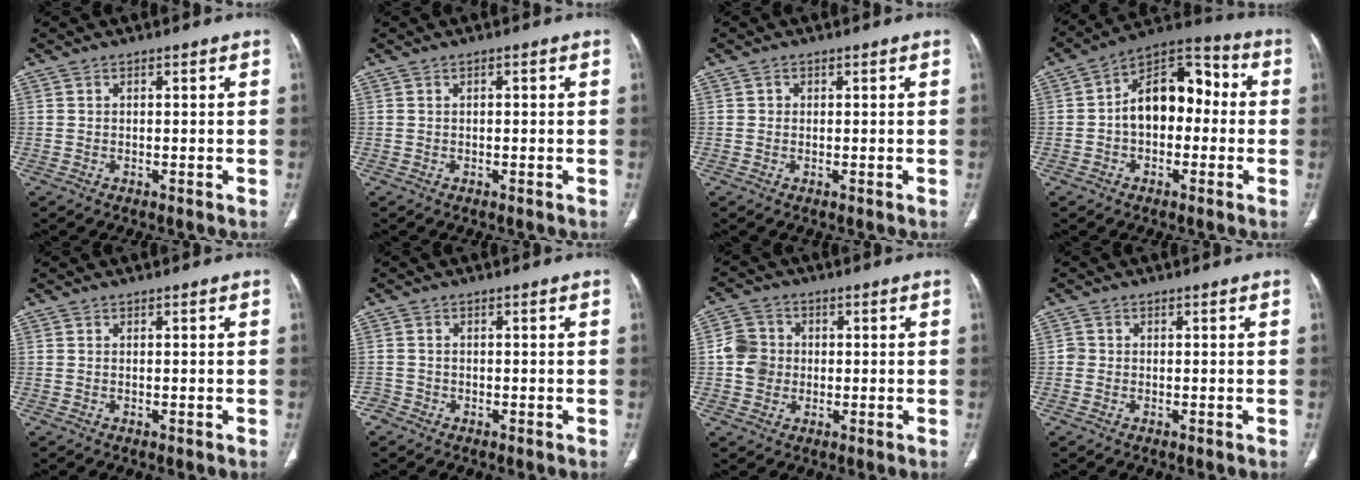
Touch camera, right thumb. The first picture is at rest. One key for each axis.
{"total": 0.6, "fx": 0.2, "fy": 0.3, "fz": 0.5, "tx": -0.006, "ty": 0.002, "tz": 0.000}
{"total": 1.7, "fx": 0.5, "fy": 1.6, "fz": 0.3, "tx": 0.006, "ty": 0.000, "tz": 0.006}
{"total": 13.8, "fx": -0.2, "fy": 9.1, "fz": 10.4, "tx": -0.123, "ty": 0.046, "tz": -0.019}
{"total": 0.0}
{"total": 1.7, "fx": -1.2, "fy": 1.3, "fz": -0.2, "tx": 0.007, "ty": 0.006, "tz": -0.028}
{"total": 6.4, "fx": -0.3, "fy": 5.9, "fz": 2.6, "tx": -0.030, "ty": 0.011, "tz": -0.012}
{"total": 1.1, "fx": -0.3, "fy": 1.1, "fz": 0.3, "tx": 0.003, "ty": 0.005, "tz": -0.008}